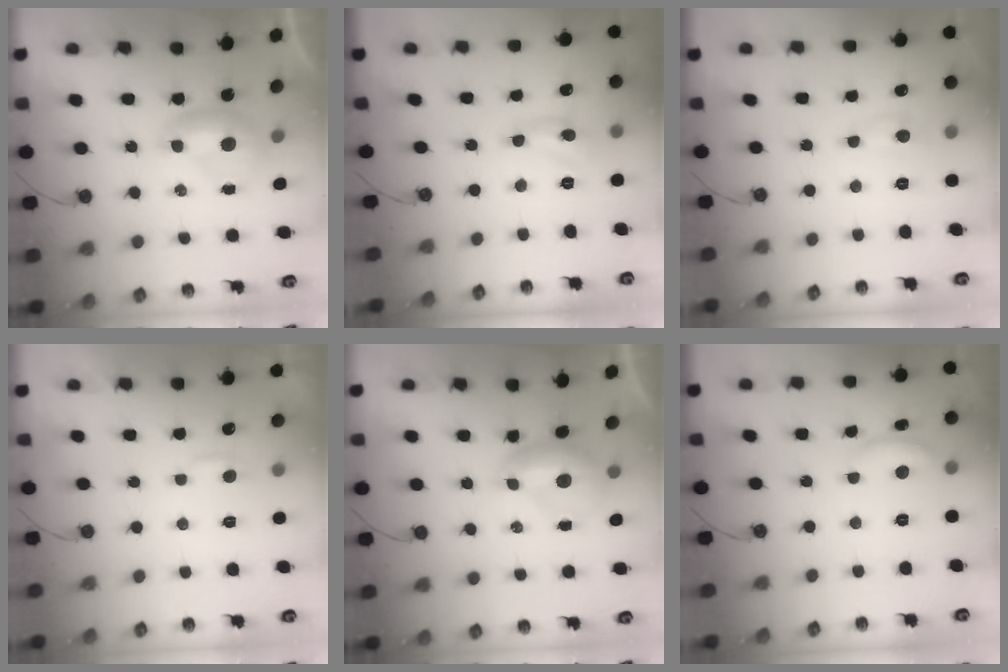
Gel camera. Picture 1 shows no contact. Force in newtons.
{"total": 3.8, "press": 3.8, "slide": 0.3}
{"total": 1.9, "press": 1.8, "slide": 0.6}
{"total": 2.2, "press": 2.1, "slide": 0.5}
{"total": 0.7, "press": 0.4, "slide": 0.6}
{"total": 3.4, "press": 3.4, "slide": 0.5}